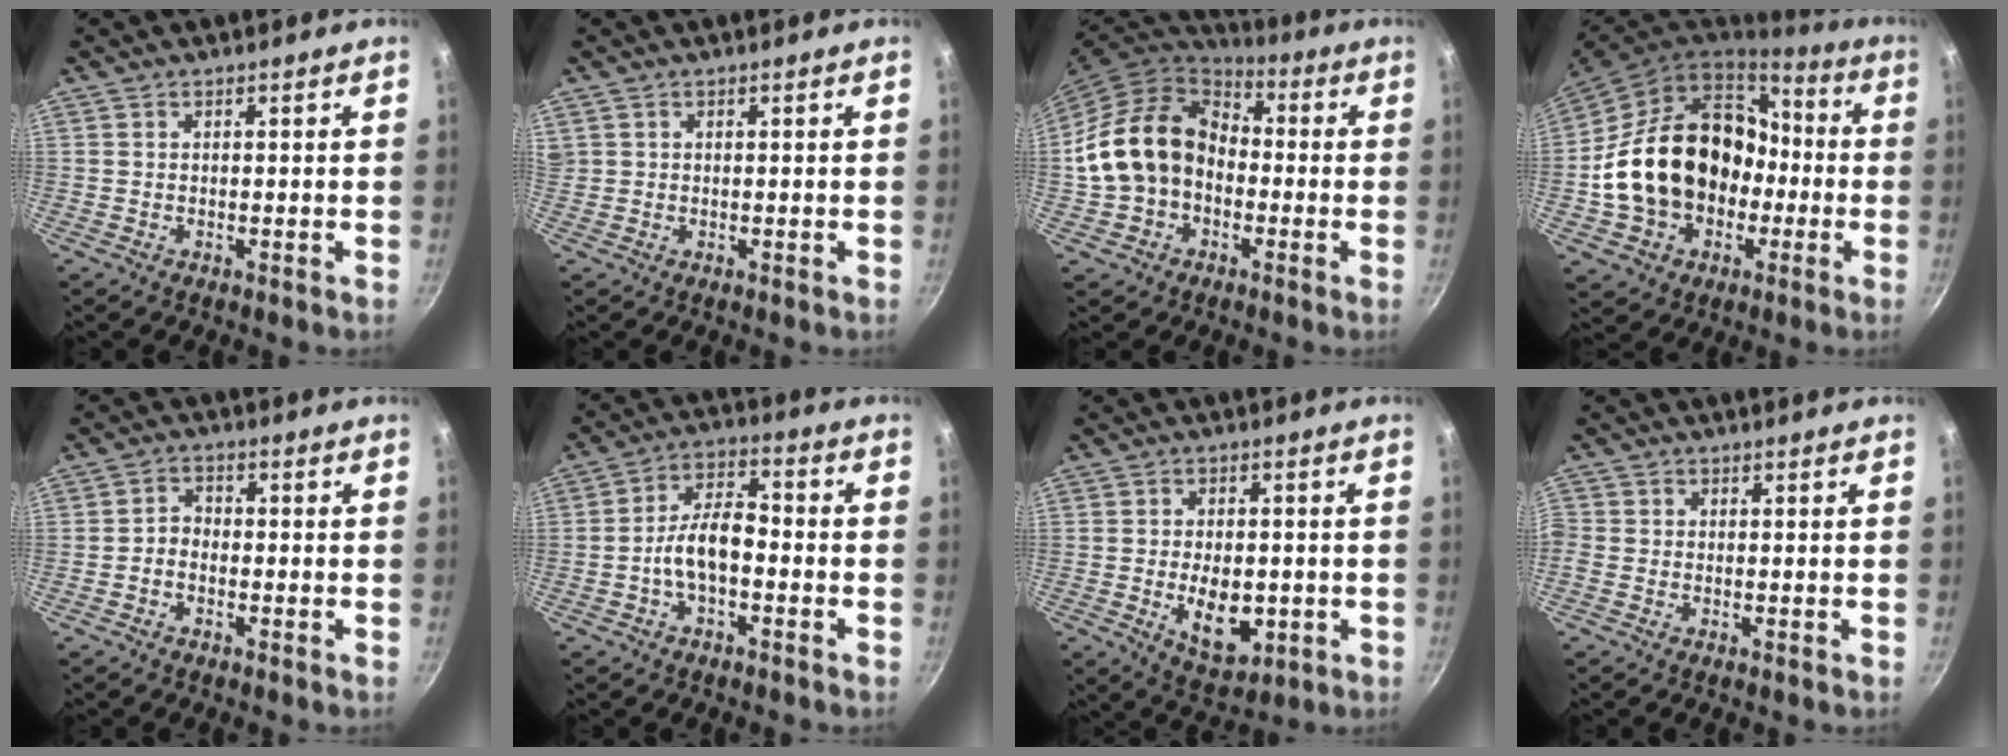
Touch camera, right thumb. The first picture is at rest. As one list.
[{"total": 0.8, "force": [0.4, 0.7, 0.2], "torque": [-0.004, 0.006, 0.009]}, {"total": 17.6, "force": [-1.4, 13.7, 11.0], "torque": [-0.179, 0.050, -0.032]}, {"total": 23.7, "force": [-2.5, 18.4, 14.8], "torque": [-0.236, 0.062, -0.022]}, {"total": 2.8, "force": [-1.2, 2.1, 1.5], "torque": [-0.019, 0.022, -0.028]}, {"total": 8.5, "force": [-2.4, 4.4, 6.8], "torque": [-0.109, 0.043, -0.049]}, {"total": 10.1, "force": [-2.0, 6.1, 7.8], "torque": [-0.098, -0.002, -0.018]}, {"total": 1.5, "force": [-0.7, 1.2, 0.6], "torque": [-0.016, 0.002, -0.020]}]